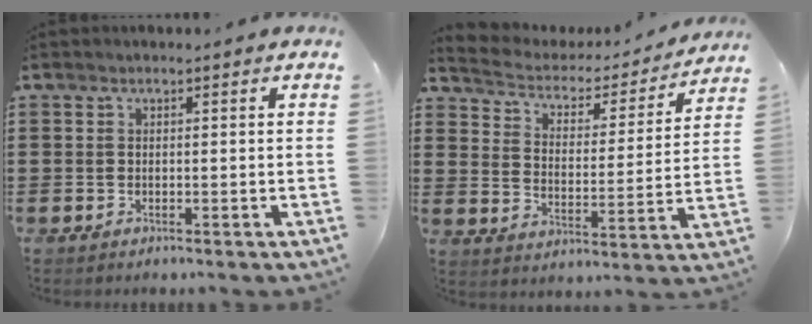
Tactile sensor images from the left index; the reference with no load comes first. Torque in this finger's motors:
{"motor_torque": [2.14, 0.00, 0.25, 0.06]}